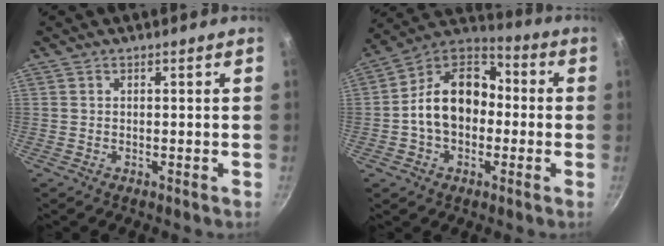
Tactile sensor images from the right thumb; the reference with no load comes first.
{"total": 15.8, "force": [-1.2, 11.4, 10.8], "torque": [-0.142, 0.049, -0.040]}